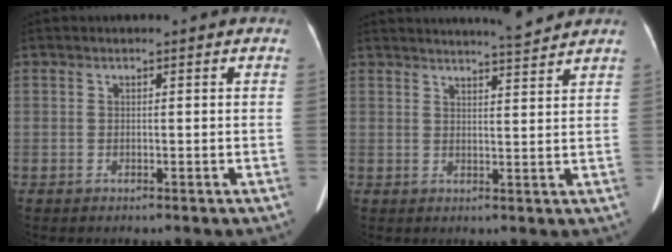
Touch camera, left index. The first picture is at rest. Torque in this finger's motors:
{"motor_torque": [0.77, -1.17, 0.05, 0.08]}